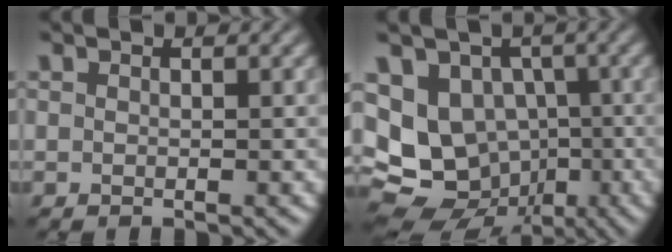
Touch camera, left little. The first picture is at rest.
{"total": 12.4, "force": [-1.6, 10.7, 6.1], "torque": [-0.117, 0.008, -0.036]}